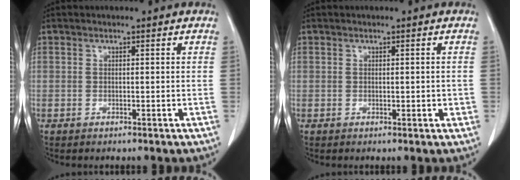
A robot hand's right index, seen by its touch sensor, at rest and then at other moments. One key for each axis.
{"total": 1.4, "fx": -0.1, "fy": 0.8, "fz": 1.2, "tx": -0.013, "ty": 0.002, "tz": 0.004}